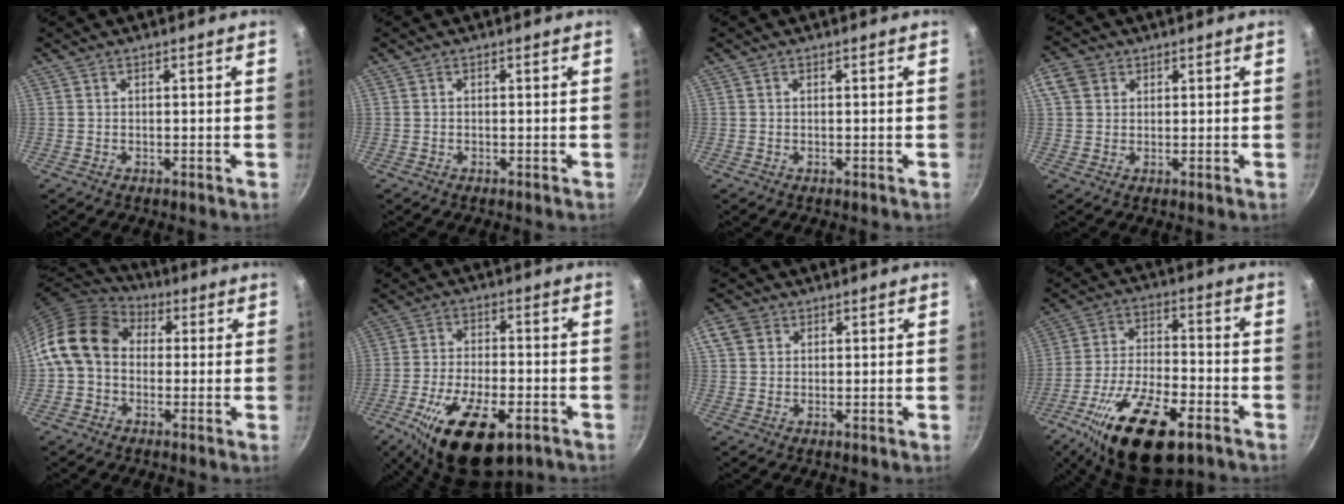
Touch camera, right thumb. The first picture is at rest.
{"total": 0.0}
{"total": 0.0}
{"total": 5.1, "force": [1.9, 4.1, 2.4], "torque": [-0.036, 0.001, 0.026]}
{"total": 13.8, "force": [1.3, 10.9, 8.5], "torque": [-0.128, 0.029, 0.003]}
{"total": 16.9, "force": [-8.3, 7.5, 12.7], "torque": [-0.211, 0.020, -0.140]}
{"total": 4.6, "force": [1.7, 3.7, 2.0], "torque": [-0.027, 0.001, 0.024]}
{"total": 21.1, "force": [-10.9, 8.7, 15.8], "torque": [-0.271, 0.029, -0.192]}